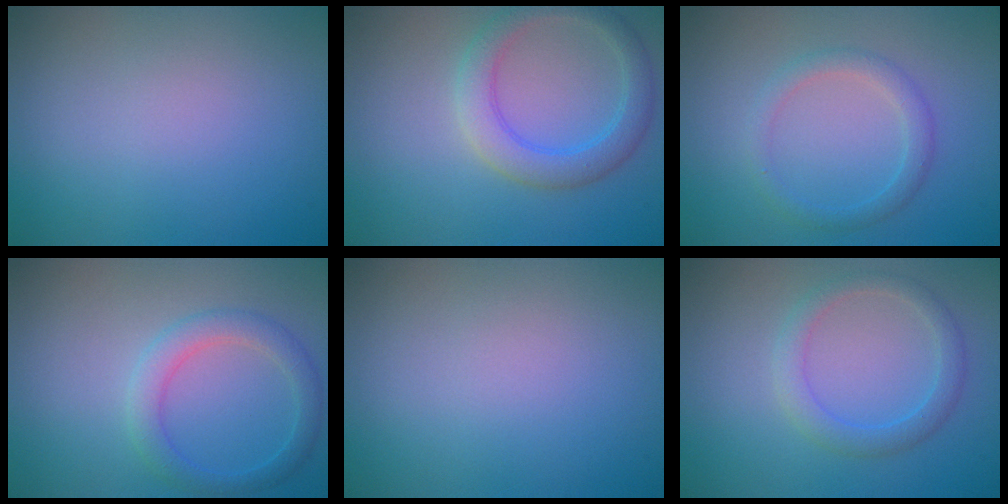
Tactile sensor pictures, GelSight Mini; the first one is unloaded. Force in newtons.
{"total": 3.6, "press": 3.6, "slide": 0.2}
{"total": 2.0, "press": 2.0, "slide": 0.1}
{"total": 2.7, "press": 2.7, "slide": 0.2}
{"total": 0.0}
{"total": 2.3, "press": 2.3, "slide": 0.1}